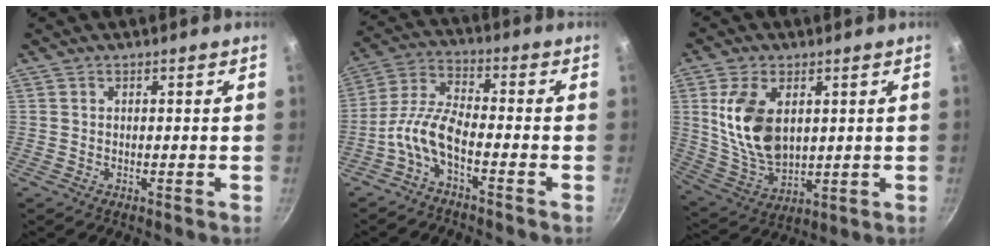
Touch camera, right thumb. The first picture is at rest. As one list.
[{"total": 7.6, "force": [-3.8, 2.6, 6.1], "torque": [-0.140, 0.036, -0.087]}, {"total": 13.9, "force": [2.9, 8.5, 10.6], "torque": [-0.185, -0.025, 0.069]}]